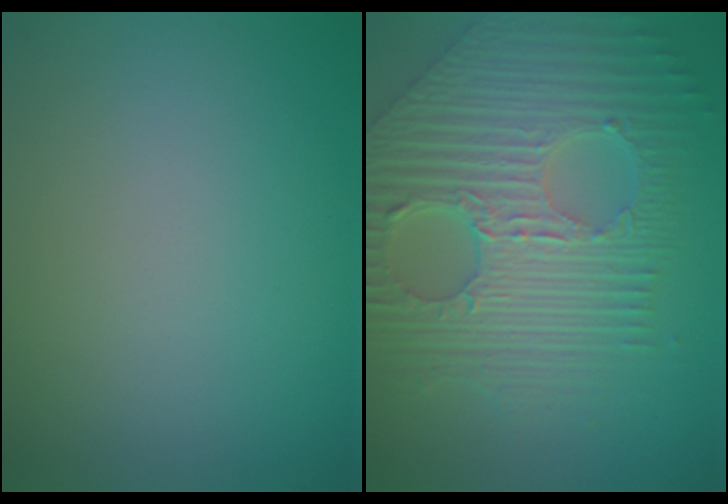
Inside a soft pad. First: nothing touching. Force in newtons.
{"total": 9.7, "press": 6.7, "slide": 7.1}